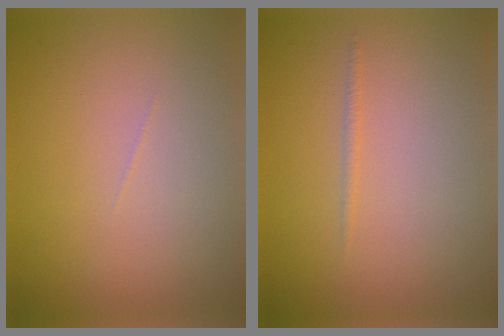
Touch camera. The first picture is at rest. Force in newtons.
{"total": 0.5, "press": 0.5, "slide": 0.1}